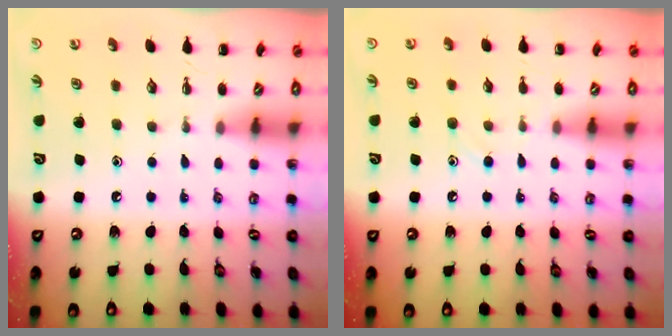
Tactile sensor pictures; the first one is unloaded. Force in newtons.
{"total": 6.6, "press": 6.2, "slide": 2.4}